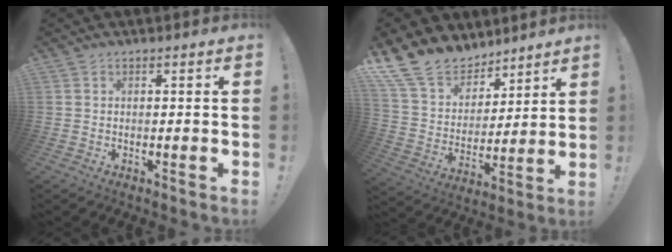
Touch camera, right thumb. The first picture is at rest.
{"total": 16.2, "force": [12.1, 9.6, 4.9], "torque": [-0.094, -0.084, 0.239]}